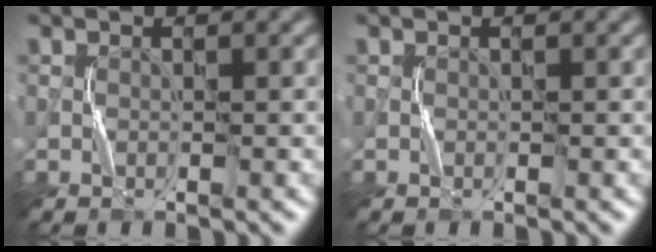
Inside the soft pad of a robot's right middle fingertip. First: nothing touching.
{"total": 0.0}